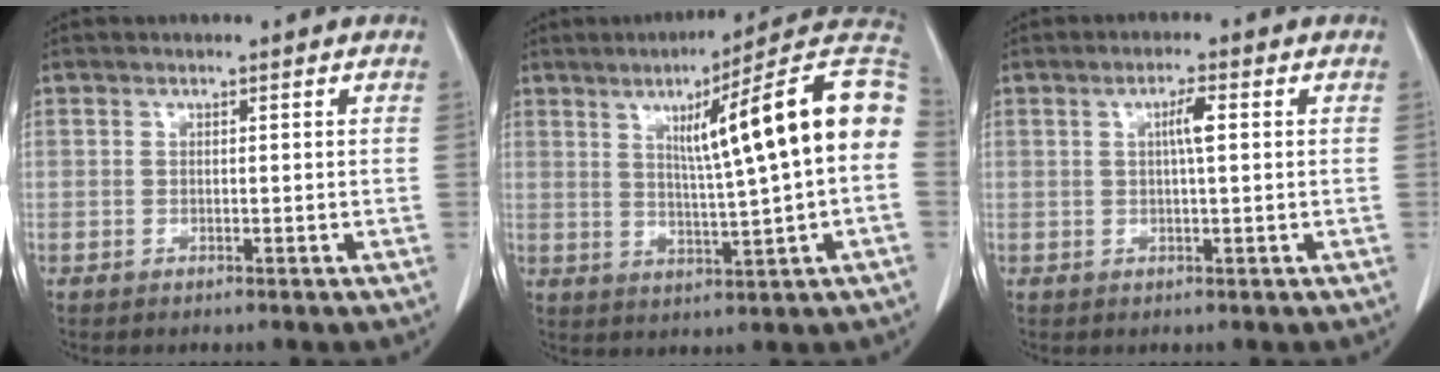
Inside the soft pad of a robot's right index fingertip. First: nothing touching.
{"total": 17.8, "force": [3.0, 0.0, 17.5], "torque": [-0.237, 0.028, 0.035]}
{"total": 2.9, "force": [0.6, 0.1, 2.8], "torque": [-0.050, 0.002, 0.009]}